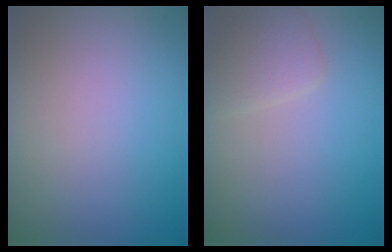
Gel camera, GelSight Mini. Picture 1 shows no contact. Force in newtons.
{"total": 1.9, "press": 1.9, "slide": 0.0}